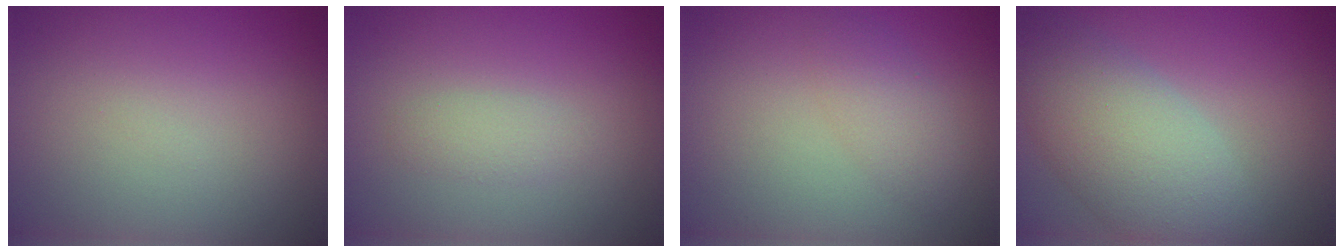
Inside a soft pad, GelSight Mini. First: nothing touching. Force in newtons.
{"total": 1.4, "press": 1.4, "slide": 0.1}
{"total": 2.1, "press": 2.1, "slide": 0.1}
{"total": 6.6, "press": 6.6, "slide": 0.4}